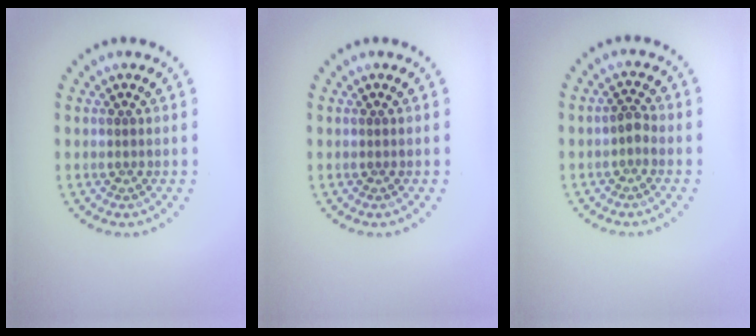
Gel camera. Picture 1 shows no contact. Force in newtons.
{"total": 0.0}
{"total": 1.2, "press": 1.0, "slide": 0.6}